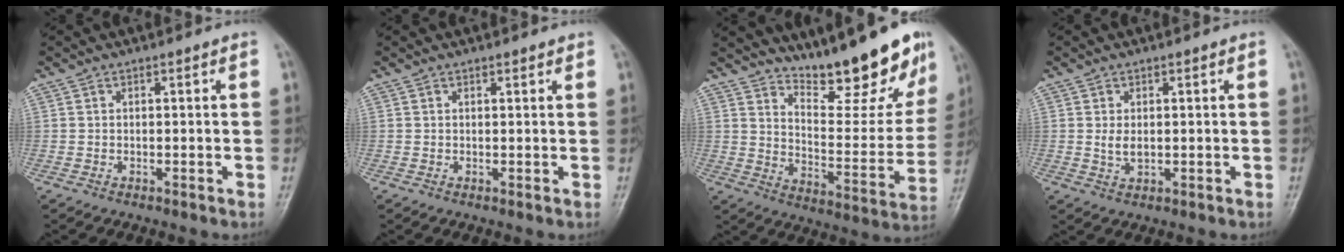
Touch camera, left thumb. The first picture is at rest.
{"total": 1.0, "force": [0.9, 0.3, 0.4], "torque": [-0.002, -0.003, 0.010]}
{"total": 19.9, "force": [16.1, 5.0, 10.5], "torque": [-0.109, -0.115, 0.236]}
{"total": 2.4, "force": [0.4, 1.5, 1.9], "torque": [-0.032, -0.006, 0.011]}